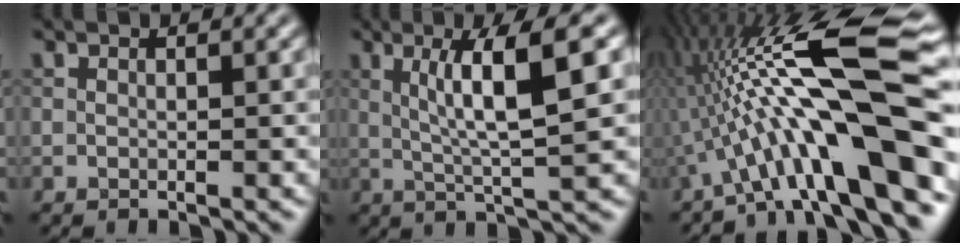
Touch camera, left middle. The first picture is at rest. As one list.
[{"total": 6.8, "force": [1.7, 0.7, 6.6], "torque": [-0.117, 0.009, 0.032]}, {"total": 14.8, "force": [-2.8, 3.1, 14.2], "torque": [-0.225, 0.036, -0.042]}]